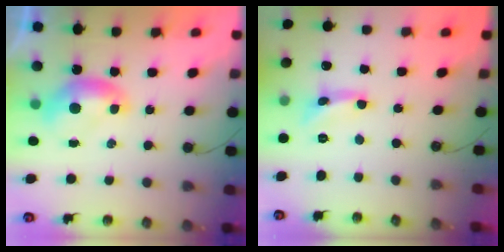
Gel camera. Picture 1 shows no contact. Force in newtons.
{"total": 1.4, "press": 1.3, "slide": 0.3}